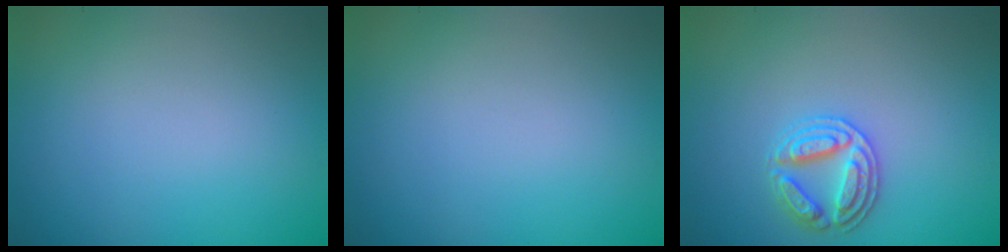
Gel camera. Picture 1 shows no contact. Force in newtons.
{"total": 0.0}
{"total": 2.8, "press": 2.8, "slide": 0.2}